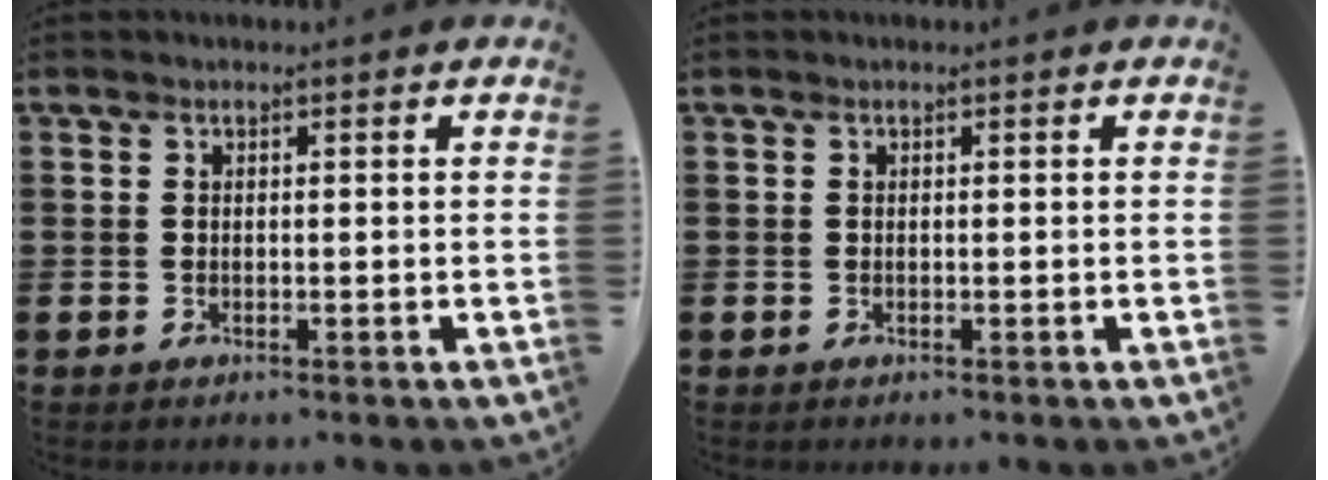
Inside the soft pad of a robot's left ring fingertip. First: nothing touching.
{"total": 0.0}